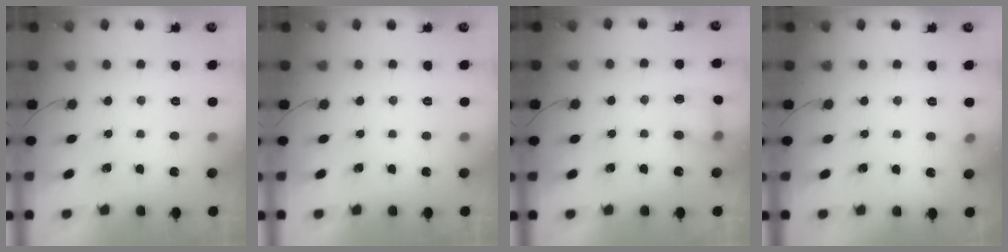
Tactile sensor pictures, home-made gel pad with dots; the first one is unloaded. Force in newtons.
{"total": 0.0}
{"total": 4.7, "press": 4.7, "slide": 0.6}
{"total": 3.7, "press": 3.4, "slide": 1.3}